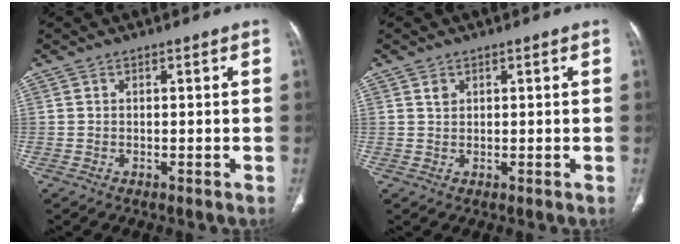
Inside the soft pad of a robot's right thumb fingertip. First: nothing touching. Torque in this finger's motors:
{"motor_torque": [-0.34, 0.50, 0.26, -0.13, -0.02]}